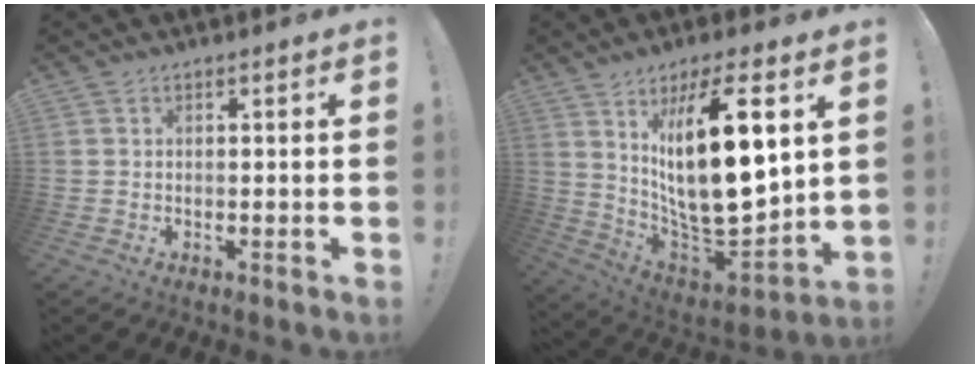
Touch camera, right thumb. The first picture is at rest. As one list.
[{"total": 22.7, "force": [7.7, 8.0, 19.8], "torque": [-0.351, -0.061, 0.125]}]